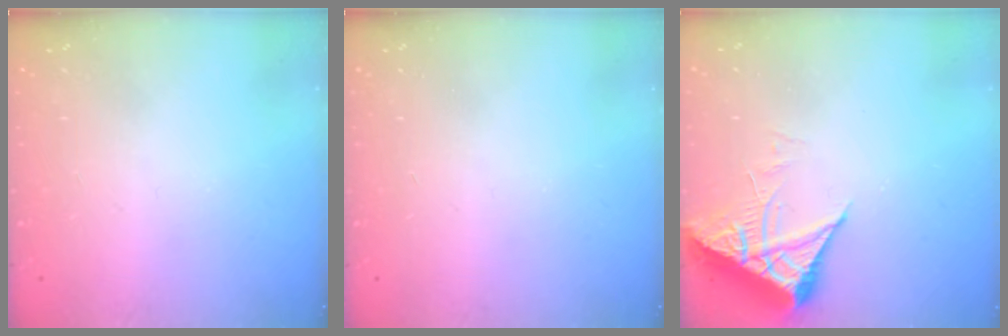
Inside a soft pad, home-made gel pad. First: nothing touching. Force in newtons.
{"total": 0.0}
{"total": 6.6, "press": 6.6, "slide": 0.8}